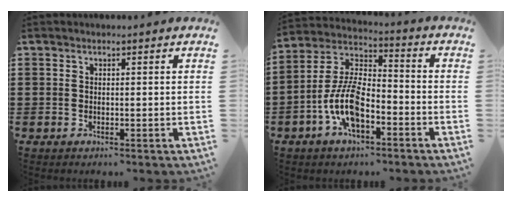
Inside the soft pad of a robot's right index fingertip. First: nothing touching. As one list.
[{"total": 10.0, "force": [-4.3, 4.6, 7.8], "torque": [-0.192, -0.002, -0.087]}]